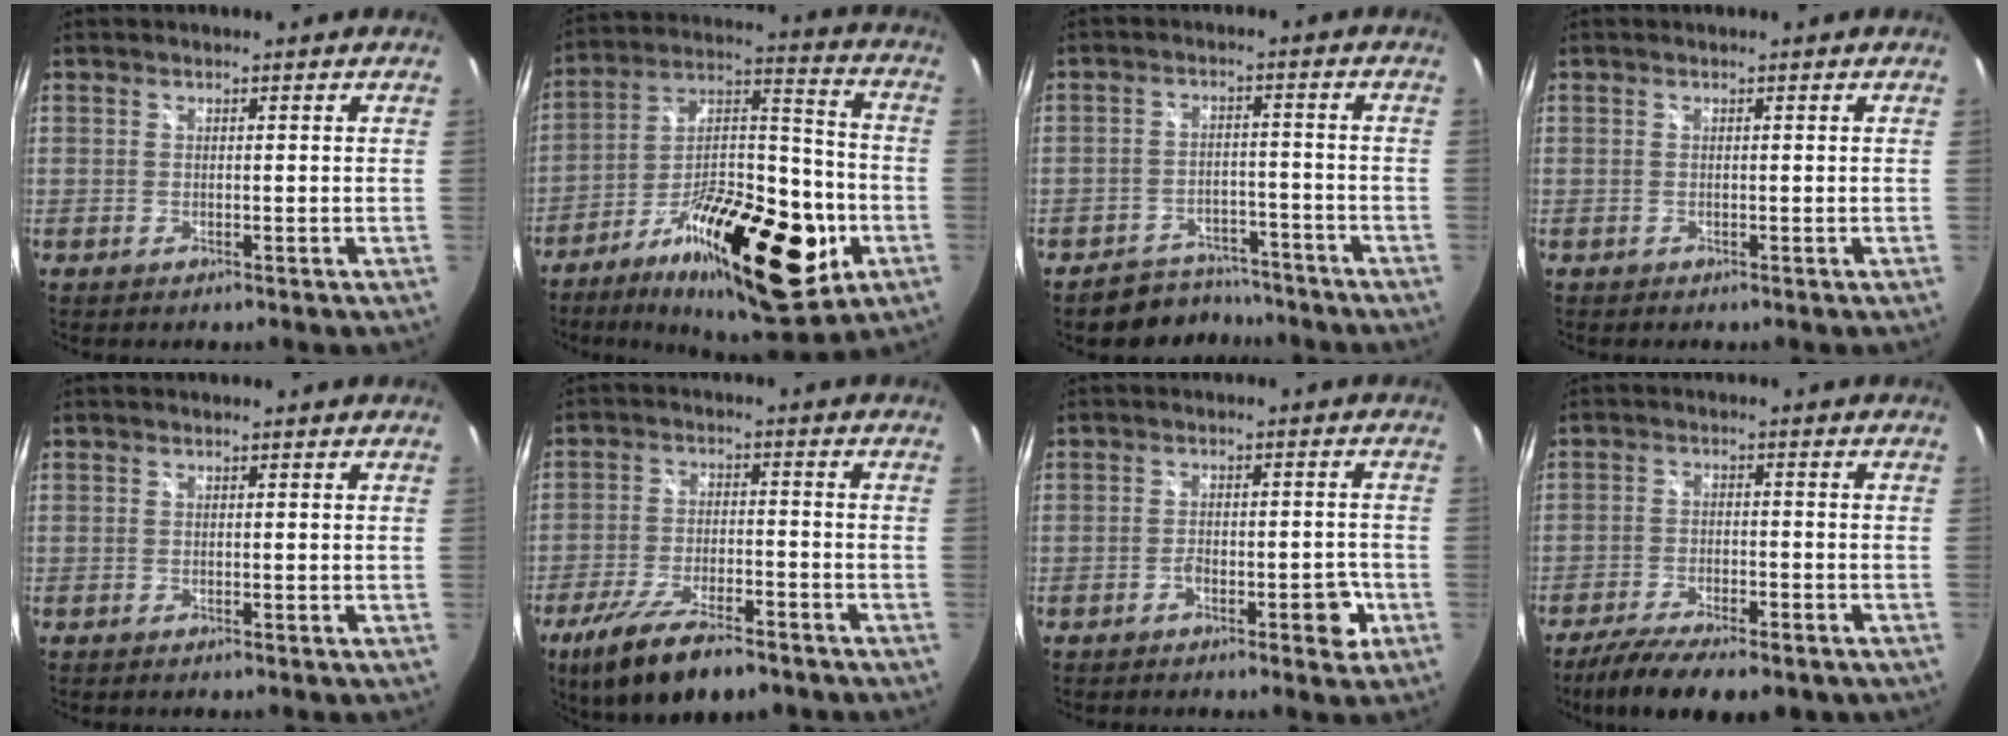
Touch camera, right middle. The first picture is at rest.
{"total": 26.6, "force": [-11.5, 10.7, 21.5], "torque": [-0.345, -0.004, -0.171]}
{"total": 8.7, "force": [-7.8, 3.7, 1.4], "torque": [-0.039, 0.017, -0.102]}
{"total": 0.0}
{"total": 0.0}
{"total": 14.4, "force": [-10.3, 4.2, 9.1], "torque": [-0.191, -0.036, -0.175]}
{"total": 4.9, "force": [-2.9, 2.0, 3.5], "torque": [-0.052, 0.000, -0.041]}
{"total": 13.8, "force": [-10.4, 4.3, 8.1], "torque": [-0.165, -0.037, -0.162]}